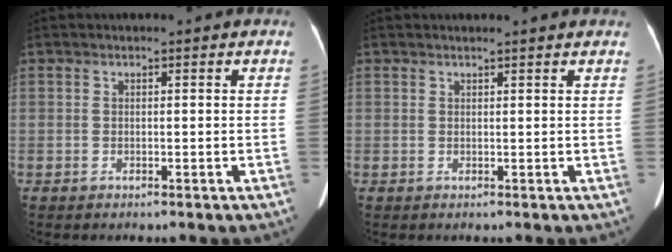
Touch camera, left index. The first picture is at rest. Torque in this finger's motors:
{"motor_torque": [-0.49, 0.05, -0.42, -0.14]}